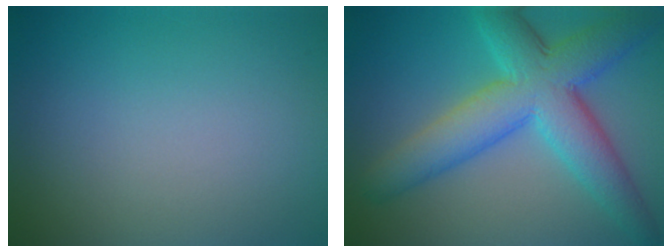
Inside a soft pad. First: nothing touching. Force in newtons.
{"total": 8.9, "press": 8.9, "slide": 0.1}